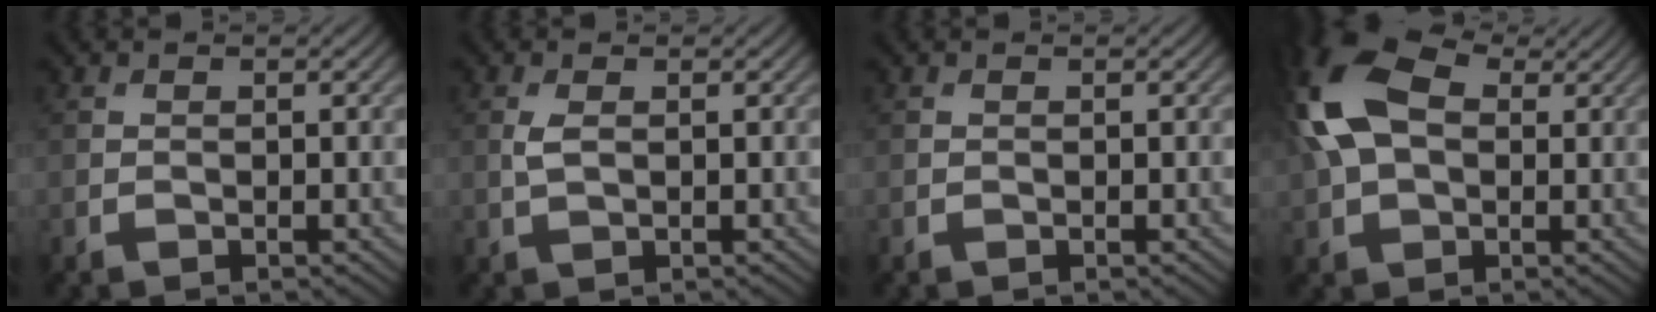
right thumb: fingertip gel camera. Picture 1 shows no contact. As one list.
[{"total": 1.6, "force": [0.3, 0.7, 1.4], "torque": [-0.038, 0.002, 0.006]}, {"total": 0.0}, {"total": 13.8, "force": [2.9, 8.8, 10.3], "torque": [-0.260, 0.022, 0.046]}]